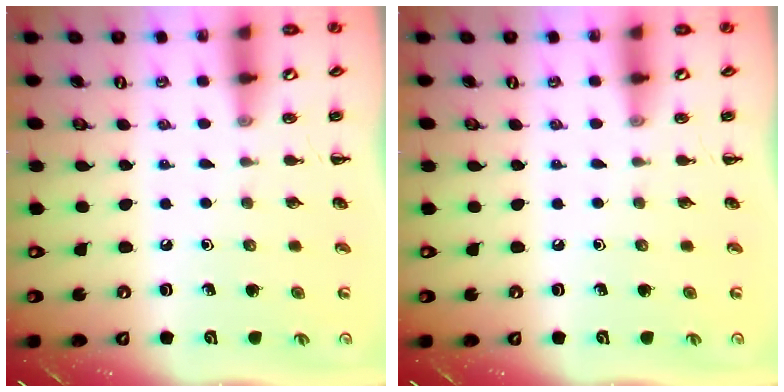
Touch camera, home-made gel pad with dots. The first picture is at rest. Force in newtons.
{"total": 0.0}